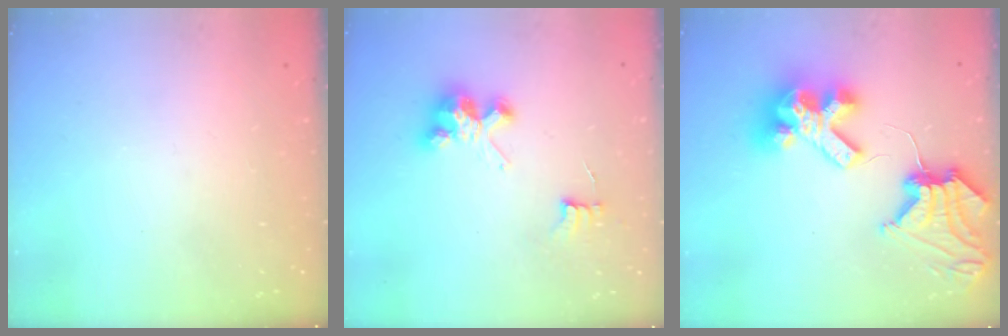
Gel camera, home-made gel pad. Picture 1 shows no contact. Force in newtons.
{"total": 7.9, "press": 7.9, "slide": 0.1}
{"total": 15.3, "press": 15.2, "slide": 1.9}